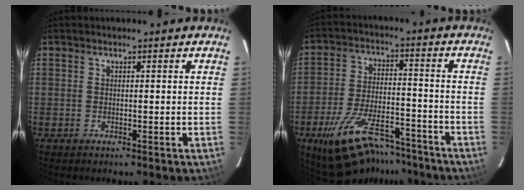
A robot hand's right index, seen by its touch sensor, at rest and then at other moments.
{"total": 16.9, "force": [-12.2, 7.4, 9.1], "torque": [-0.181, -0.009, -0.188]}